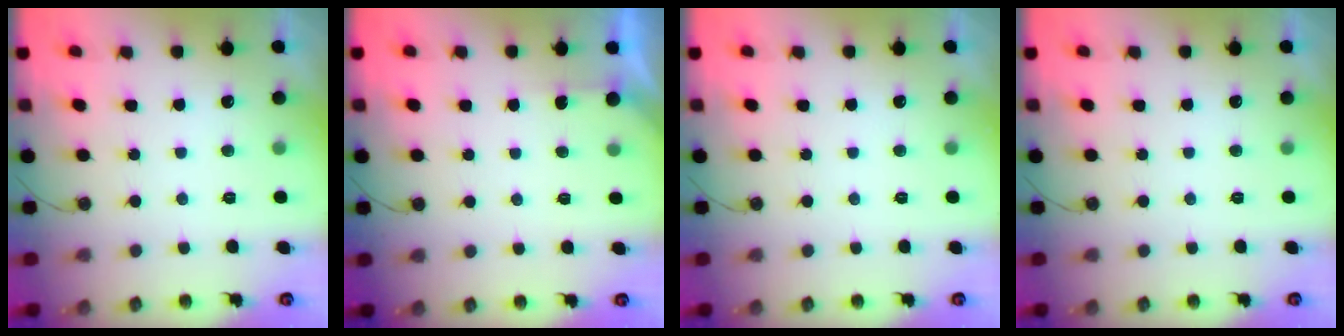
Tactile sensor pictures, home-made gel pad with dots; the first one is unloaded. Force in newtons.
{"total": 2.3, "press": 2.2, "slide": 0.3}
{"total": 0.0}
{"total": 0.0}